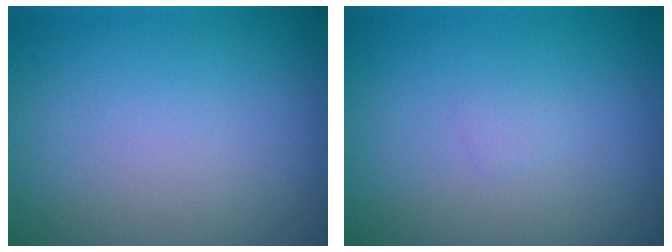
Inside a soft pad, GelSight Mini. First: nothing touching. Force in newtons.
{"total": 0.6, "press": 0.6, "slide": 0.0}